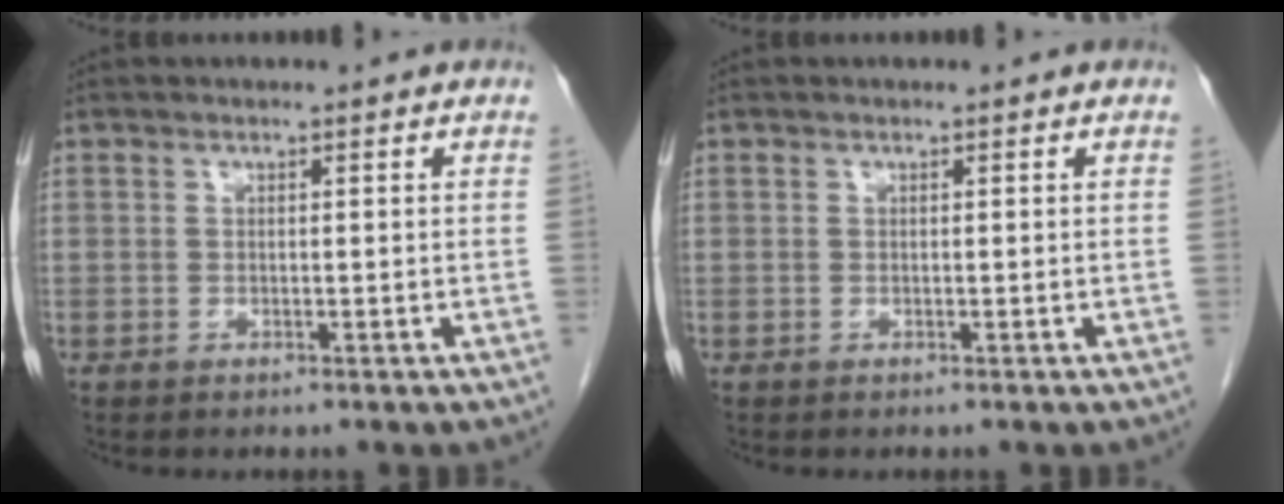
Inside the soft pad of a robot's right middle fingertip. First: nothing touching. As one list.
[{"total": 0.0}]